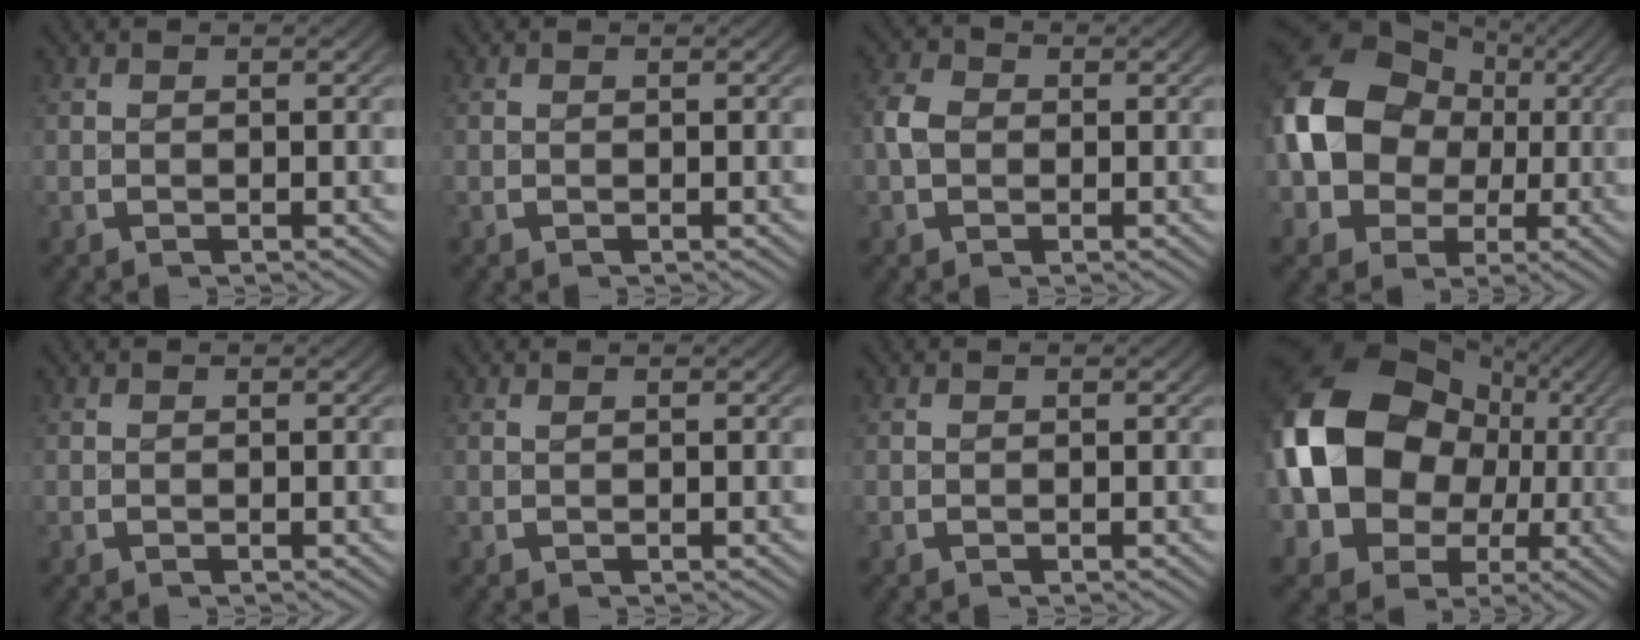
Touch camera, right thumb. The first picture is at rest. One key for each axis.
{"total": 0.0}
{"total": 2.5, "fx": -0.3, "fy": 2.1, "fz": 1.4, "tx": -0.034, "ty": -0.001, "tz": -0.009}
{"total": 12.4, "fx": 0.2, "fy": 10.1, "fz": 7.1, "tx": -0.182, "ty": -0.042, "tz": 0.017}
{"total": 0.0}
{"total": 0.0}
{"total": 0.0}
{"total": 19.1, "fx": -0.2, "fy": 14.6, "fz": 12.4, "tx": -0.302, "ty": -0.063, "tz": 0.019}